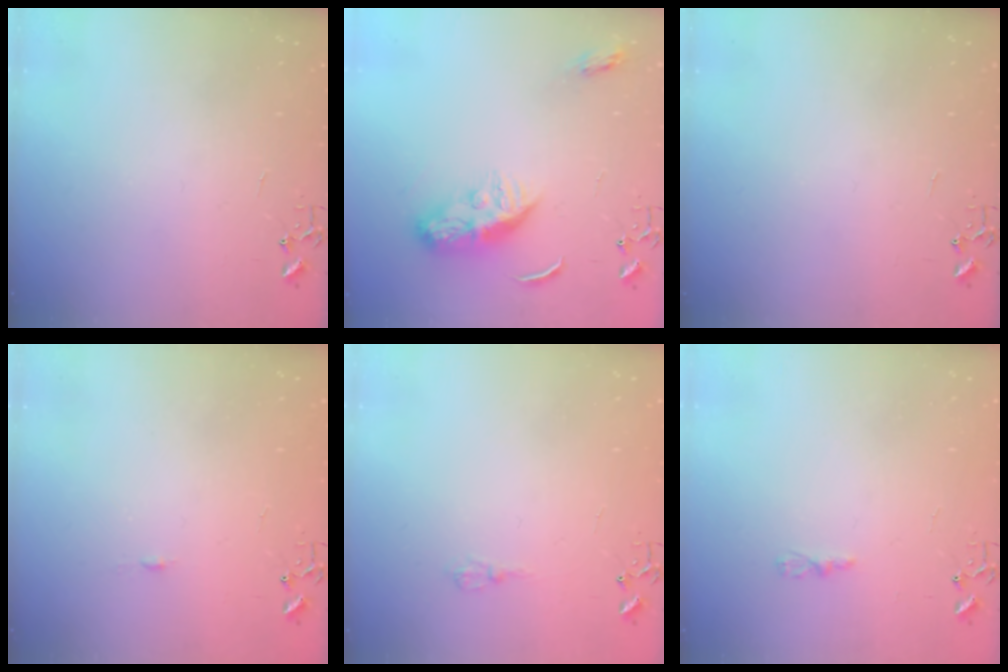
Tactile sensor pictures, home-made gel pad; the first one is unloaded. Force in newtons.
{"total": 11.2, "press": 11.2, "slide": 0.5}
{"total": 0.0}
{"total": 3.3, "press": 3.3, "slide": 0.4}
{"total": 6.5, "press": 6.4, "slide": 0.8}
{"total": 3.2, "press": 3.1, "slide": 0.4}